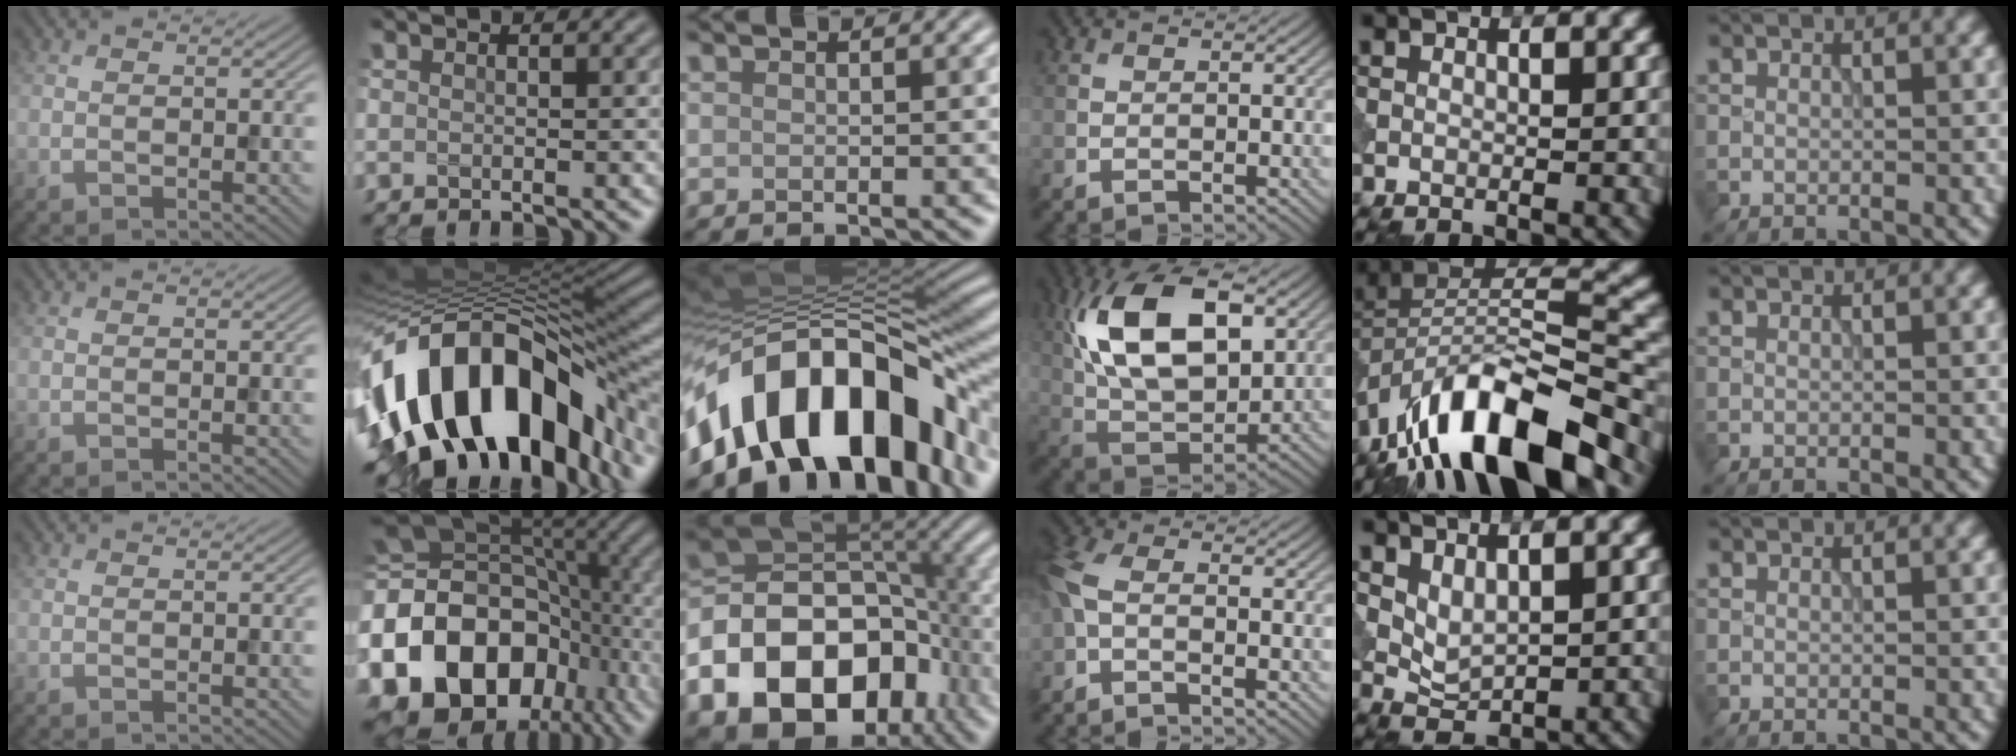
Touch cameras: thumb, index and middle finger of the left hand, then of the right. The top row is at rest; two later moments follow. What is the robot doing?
{"motion": "insert", "object": "peg toy"}